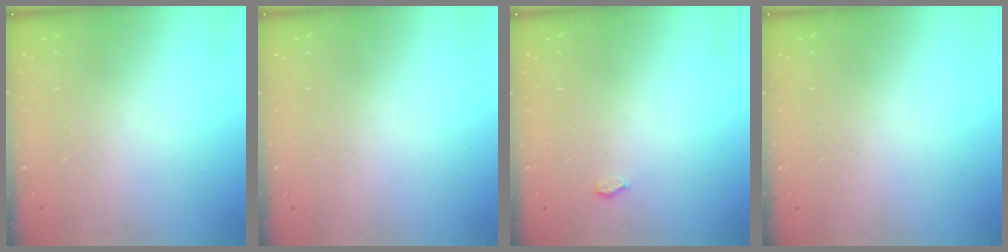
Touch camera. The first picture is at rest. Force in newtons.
{"total": 0.0}
{"total": 3.5, "press": 3.4, "slide": 0.5}
{"total": 0.0}